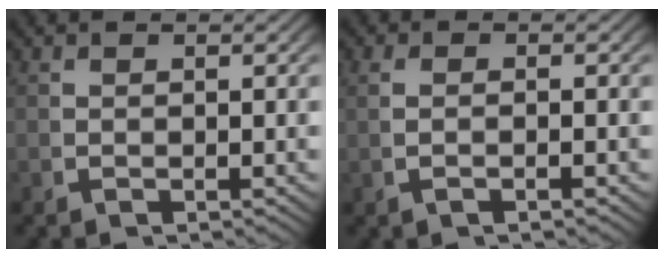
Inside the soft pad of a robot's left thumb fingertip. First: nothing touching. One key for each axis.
{"total": 1.0, "fx": -0.1, "fy": 0.2, "fz": 0.9, "tx": -0.021, "ty": 0.009, "tz": -0.005}